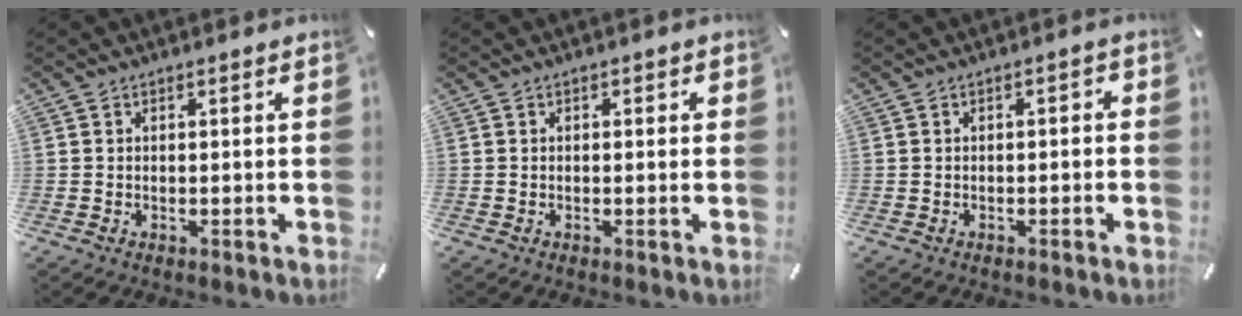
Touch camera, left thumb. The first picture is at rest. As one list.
[{"total": 0.6, "force": [-0.1, 0.4, 0.4], "torque": [-0.008, 0.002, -0.003]}, {"total": 1.6, "force": [-1.1, 0.7, 0.9], "torque": [-0.017, 0.007, -0.023]}]